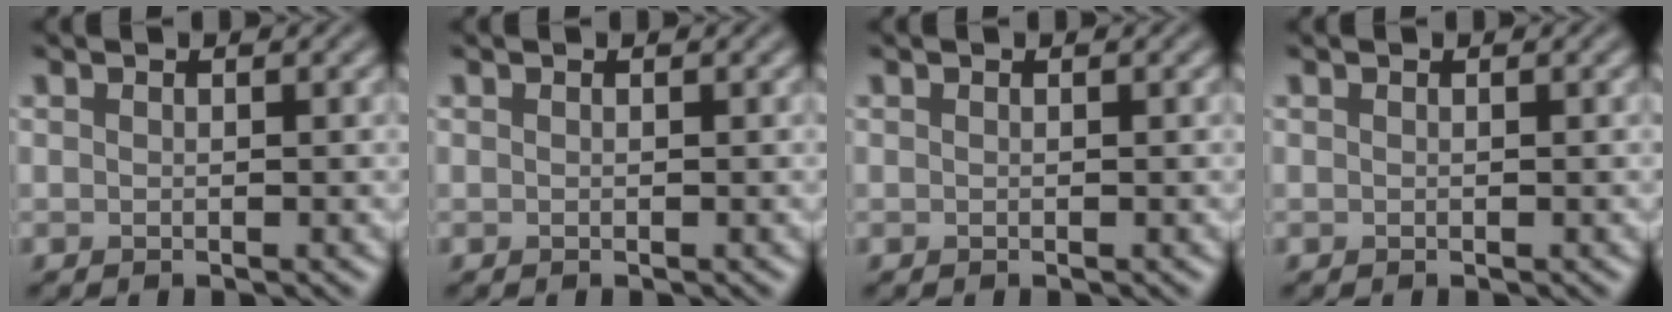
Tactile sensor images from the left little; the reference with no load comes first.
{"total": 0.0}
{"total": 0.0}
{"total": 0.0}